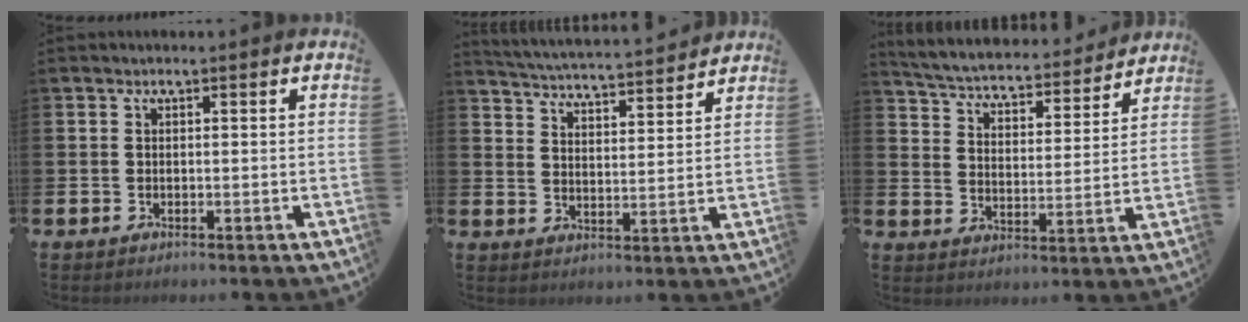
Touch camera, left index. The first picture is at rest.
{"total": 4.9, "force": [4.9, 0.1, 0.5], "torque": [-0.034, -0.040, 0.084]}
{"total": 4.8, "force": [4.6, 0.8, 0.8], "torque": [-0.043, -0.043, 0.073]}